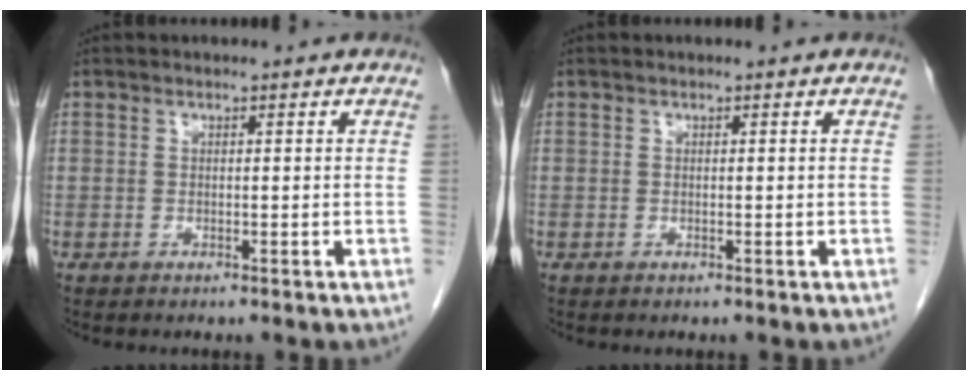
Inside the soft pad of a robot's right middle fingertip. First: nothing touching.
{"total": 0.0}